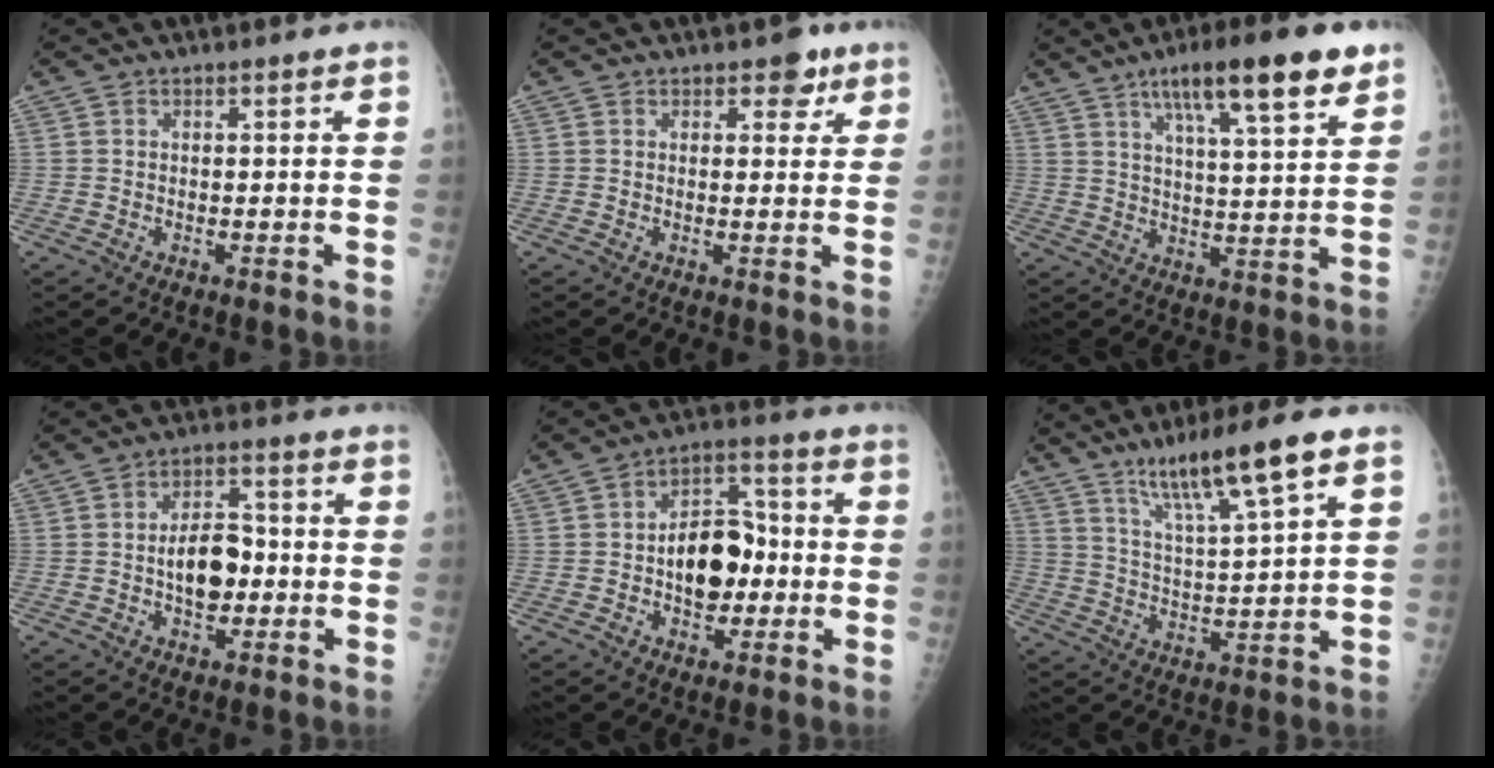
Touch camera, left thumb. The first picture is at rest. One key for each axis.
{"total": 3.5, "fx": 2.0, "fy": 2.3, "fz": 1.8, "tx": 0.005, "ty": -0.006, "tz": 0.021}
{"total": 15.1, "fx": 8.9, "fy": 2.9, "fz": 11.8, "tx": -0.172, "ty": -0.028, "tz": 0.137}
{"total": 8.6, "fx": -1.0, "fy": 5.3, "fz": 6.7, "tx": -0.085, "ty": 0.017, "tz": -0.019}
{"total": 12.1, "fx": -1.3, "fy": 8.2, "fz": 8.8, "tx": -0.089, "ty": 0.032, "tz": -0.024}
{"total": 12.7, "fx": 7.8, "fy": 0.8, "fz": 9.9, "tx": -0.179, "ty": -0.032, "tz": 0.143}